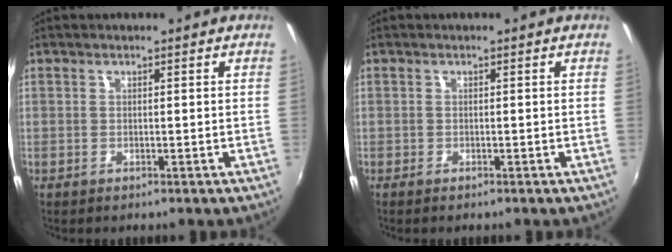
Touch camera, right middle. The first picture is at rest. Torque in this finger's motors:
{"motor_torque": [0.63, -0.69, 0.13, 0.03]}